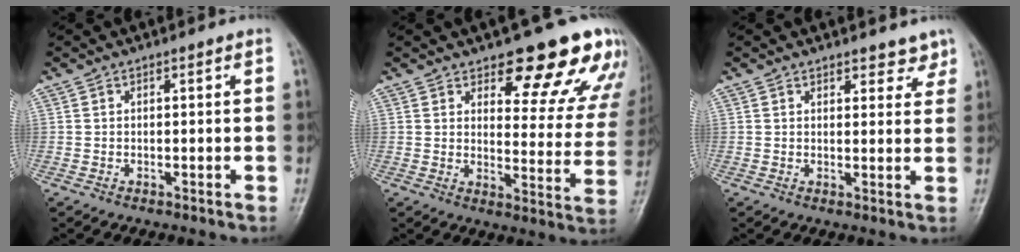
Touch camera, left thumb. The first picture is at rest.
{"total": 15.7, "force": [11.3, 5.9, 9.1], "torque": [-0.053, -0.075, 0.133]}
{"total": 3.8, "force": [3.0, 1.9, 1.2], "torque": [0.016, -0.018, 0.039]}